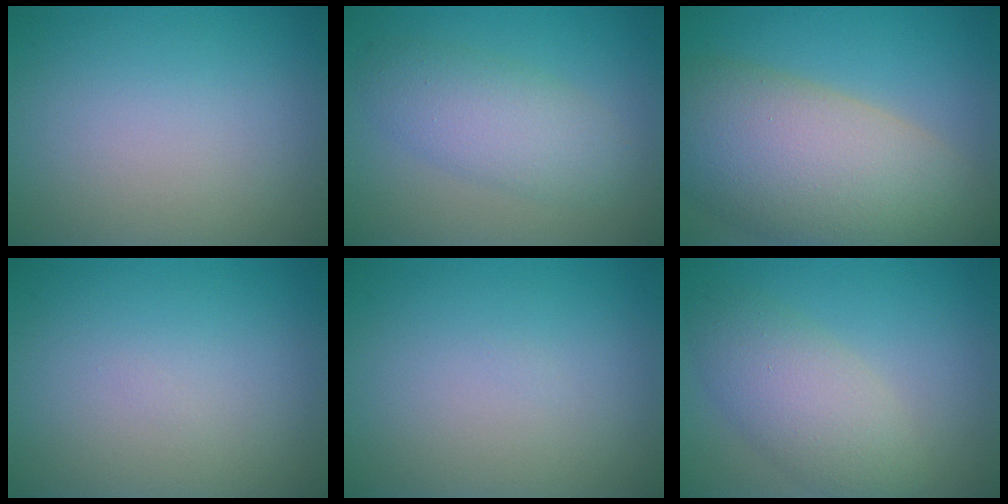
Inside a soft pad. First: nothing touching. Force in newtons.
{"total": 4.4, "press": 4.4, "slide": 0.2}
{"total": 12.7, "press": 12.7, "slide": 0.9}
{"total": 0.0}
{"total": 0.0}
{"total": 4.9, "press": 4.9, "slide": 0.4}